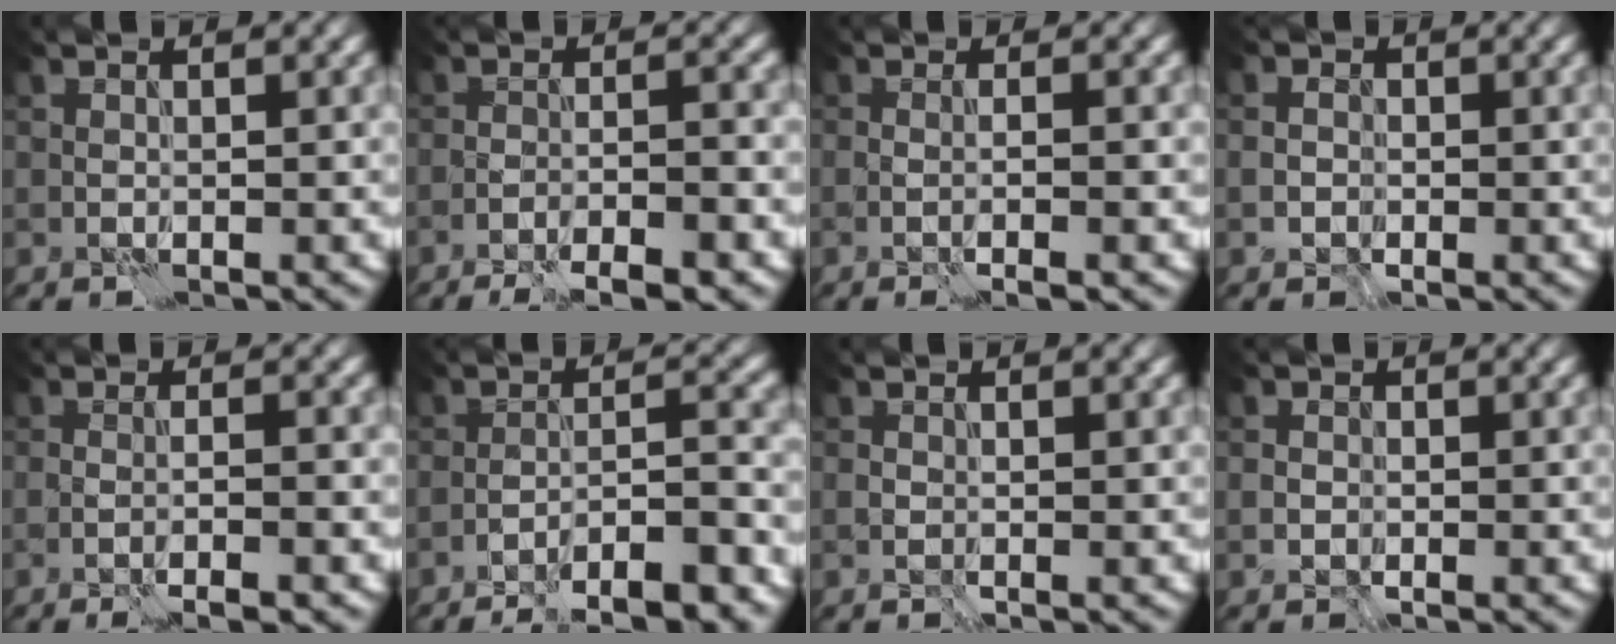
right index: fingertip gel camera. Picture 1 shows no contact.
{"total": 7.0, "force": [-5.2, 1.7, 4.4], "torque": [-0.061, 0.002, -0.073]}
{"total": 2.8, "force": [-0.6, 0.8, 2.6], "torque": [-0.025, 0.001, -0.010]}
{"total": 1.7, "force": [-0.5, 1.5, 0.5], "torque": [0.002, 0.000, -0.013]}
{"total": 3.7, "force": [-1.7, 0.8, 3.2], "torque": [-0.037, 0.008, -0.023]}
{"total": 10.3, "force": [-8.2, 2.4, 5.8], "torque": [-0.070, 0.009, -0.107]}
{"total": 1.3, "force": [0.0, 0.6, 1.2], "torque": [-0.019, -0.003, 0.000]}
{"total": 1.3, "force": [-0.4, 1.2, 0.4], "torque": [-0.002, -0.001, -0.007]}